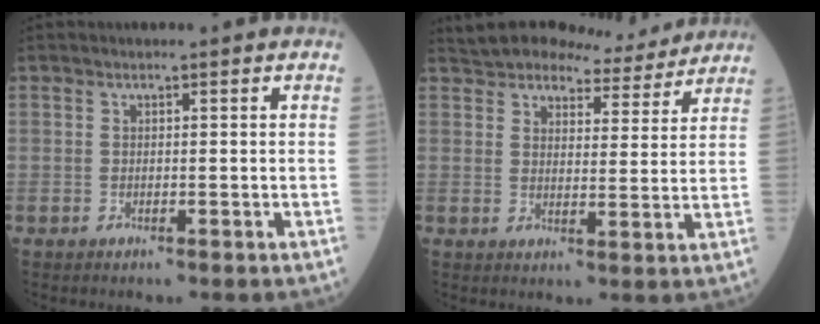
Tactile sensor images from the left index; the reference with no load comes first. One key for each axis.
{"total": 10.7, "fx": 10.2, "fy": 2.7, "fz": 2.0, "tx": -0.024, "ty": 0.009, "tz": 0.135}